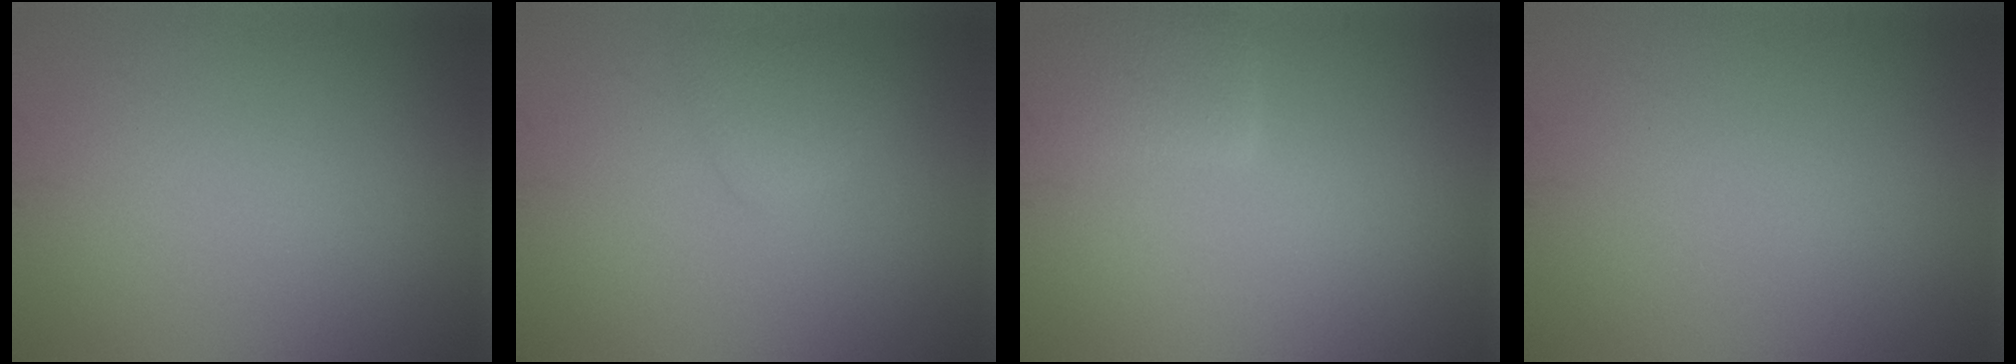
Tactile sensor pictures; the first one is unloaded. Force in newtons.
{"total": 1.6, "press": 1.6, "slide": 0.1}
{"total": 2.6, "press": 2.5, "slide": 0.2}
{"total": 0.0}